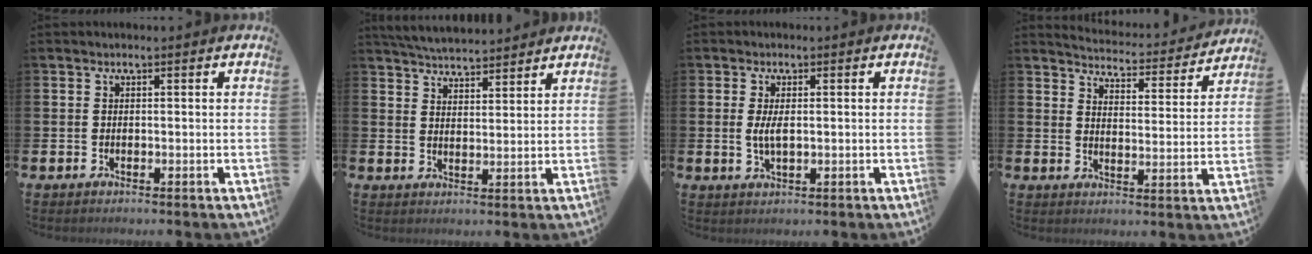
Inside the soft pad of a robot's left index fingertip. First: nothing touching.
{"total": 5.0, "force": [5.0, 0.4, 0.3], "torque": [-0.019, -0.029, 0.089]}
{"total": 2.7, "force": [0.3, 1.0, 2.5], "torque": [-0.048, 0.002, 0.004]}
{"total": 4.7, "force": [4.6, 0.4, 0.5], "torque": [-0.026, -0.043, 0.076]}